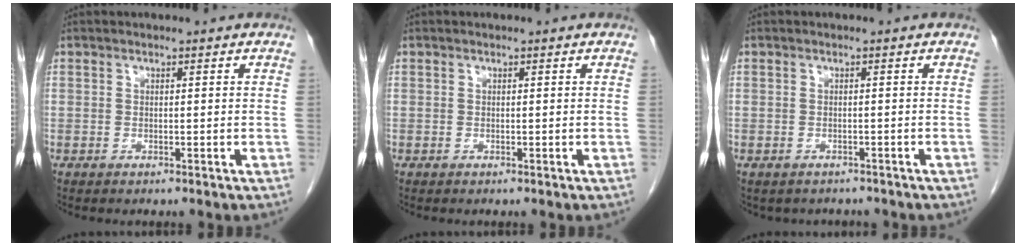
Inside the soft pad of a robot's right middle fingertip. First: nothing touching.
{"total": 0.0}
{"total": 3.4, "force": [-2.9, 1.8, 0.3], "torque": [-0.005, 0.007, -0.035]}